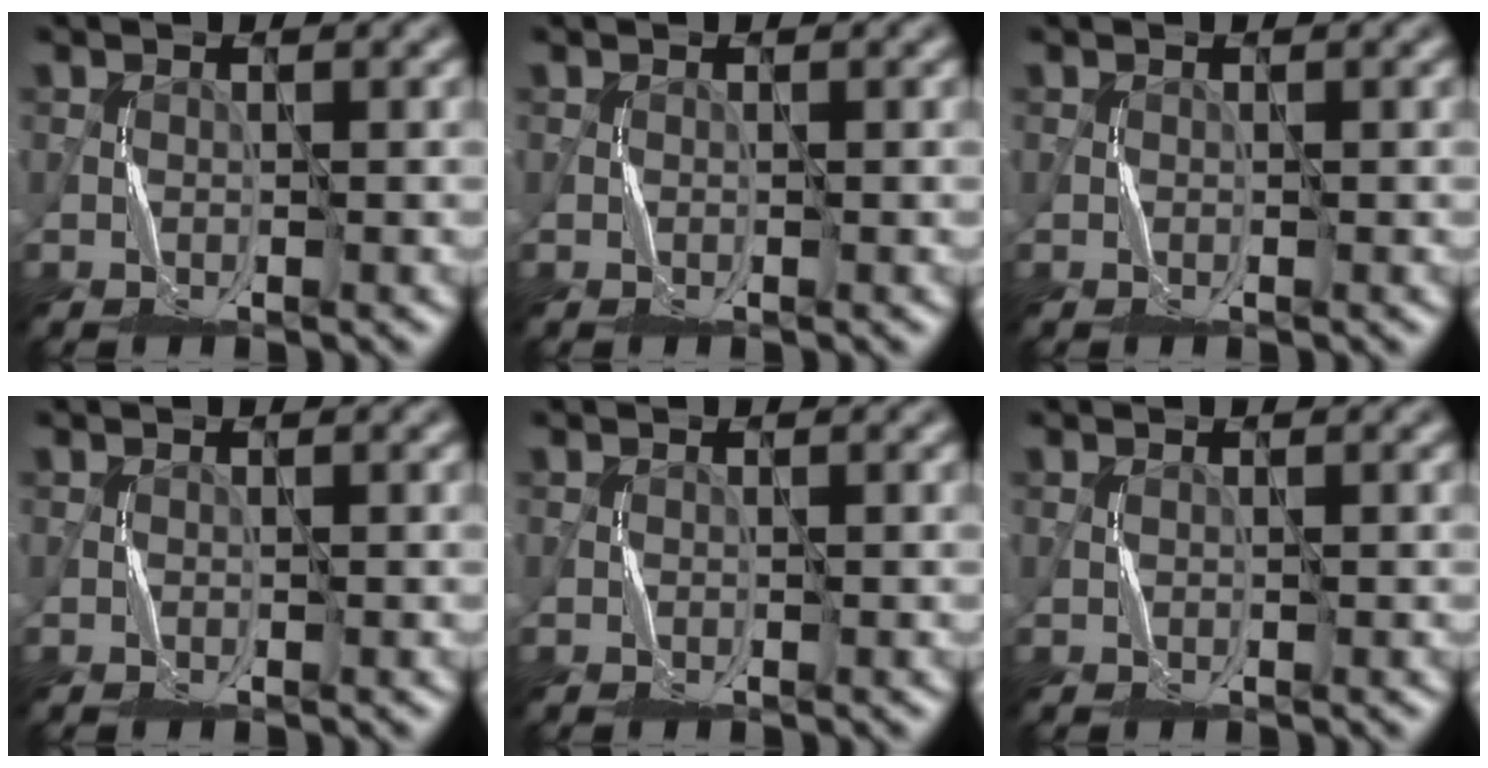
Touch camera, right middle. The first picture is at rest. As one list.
[{"total": 0.0}, {"total": 0.0}, {"total": 0.0}, {"total": 0.0}, {"total": 0.0}]